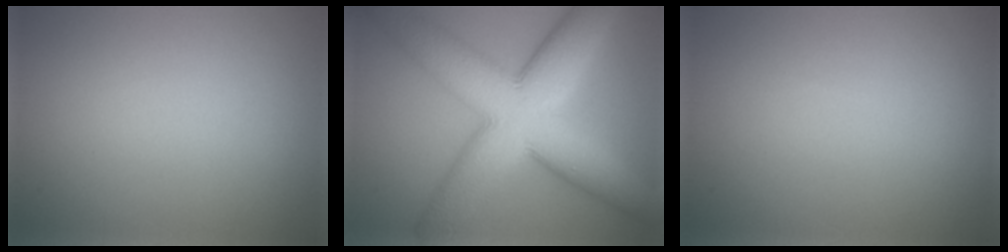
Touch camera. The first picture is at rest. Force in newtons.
{"total": 13.4, "press": 13.4, "slide": 0.4}
{"total": 0.0}